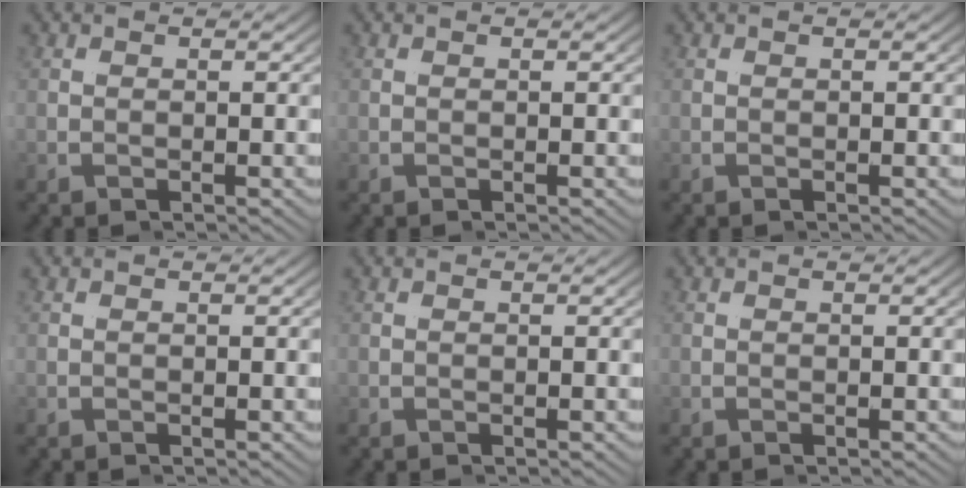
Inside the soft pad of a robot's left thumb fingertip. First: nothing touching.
{"total": 0.0}
{"total": 0.0}
{"total": 0.0}
{"total": 0.0}
{"total": 0.0}